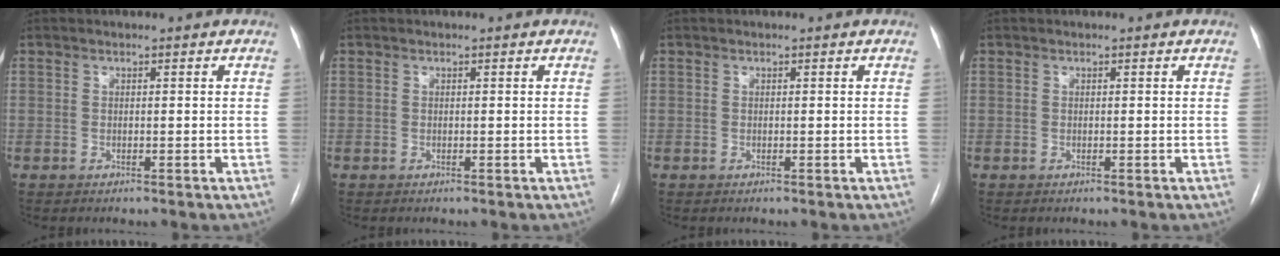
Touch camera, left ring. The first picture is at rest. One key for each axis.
{"total": 0.0}
{"total": 0.0}
{"total": 0.0}